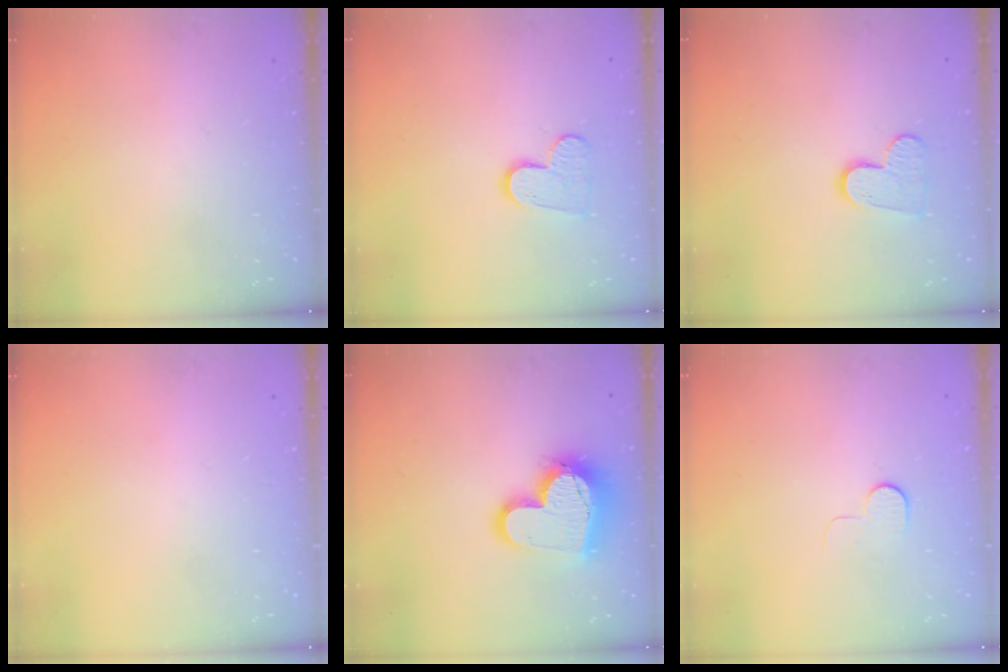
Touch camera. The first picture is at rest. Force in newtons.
{"total": 8.9, "press": 8.9, "slide": 0.7}
{"total": 8.9, "press": 8.9, "slide": 0.7}
{"total": 0.0}
{"total": 17.1, "press": 17.0, "slide": 1.5}
{"total": 5.3, "press": 5.3, "slide": 0.5}